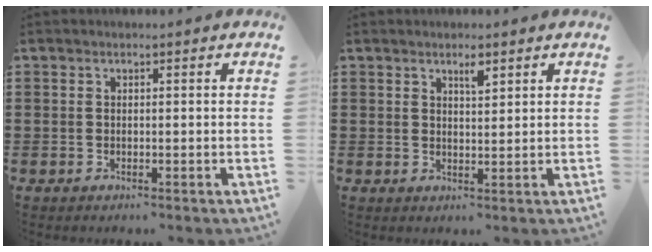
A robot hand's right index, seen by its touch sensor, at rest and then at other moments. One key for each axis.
{"total": 2.1, "fx": 1.5, "fy": 0.5, "fz": 1.4, "tx": -0.023, "ty": 0.000, "tz": 0.024}